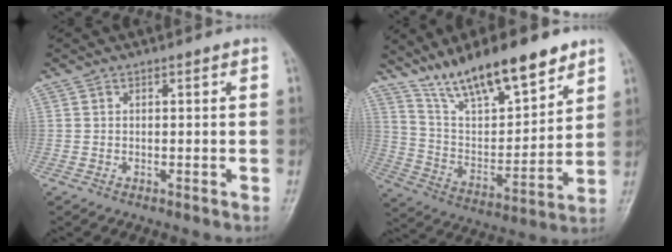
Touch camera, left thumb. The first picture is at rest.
{"total": 18.8, "force": [13.7, 5.9, 11.5], "torque": [-0.156, -0.064, 0.246]}